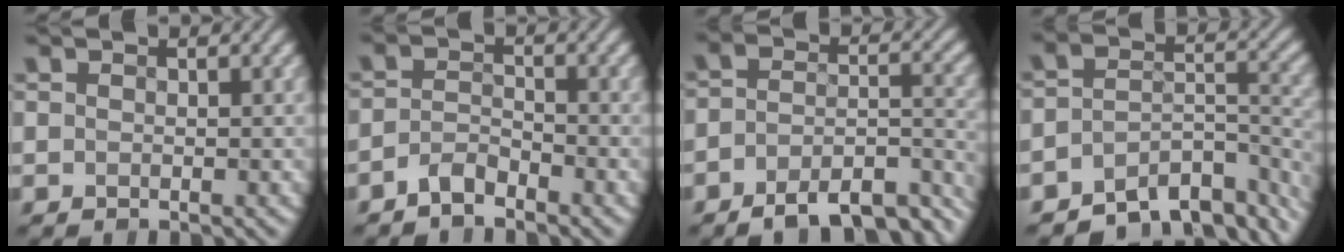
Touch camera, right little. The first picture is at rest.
{"total": 2.1, "force": [-1.8, 0.7, 0.8], "torque": [-0.020, 0.011, -0.040]}
{"total": 9.8, "force": [-7.5, 3.7, 5.0], "torque": [-0.083, -0.011, -0.108]}
{"total": 8.5, "force": [-6.5, 4.0, 3.8], "torque": [-0.049, -0.014, -0.095]}